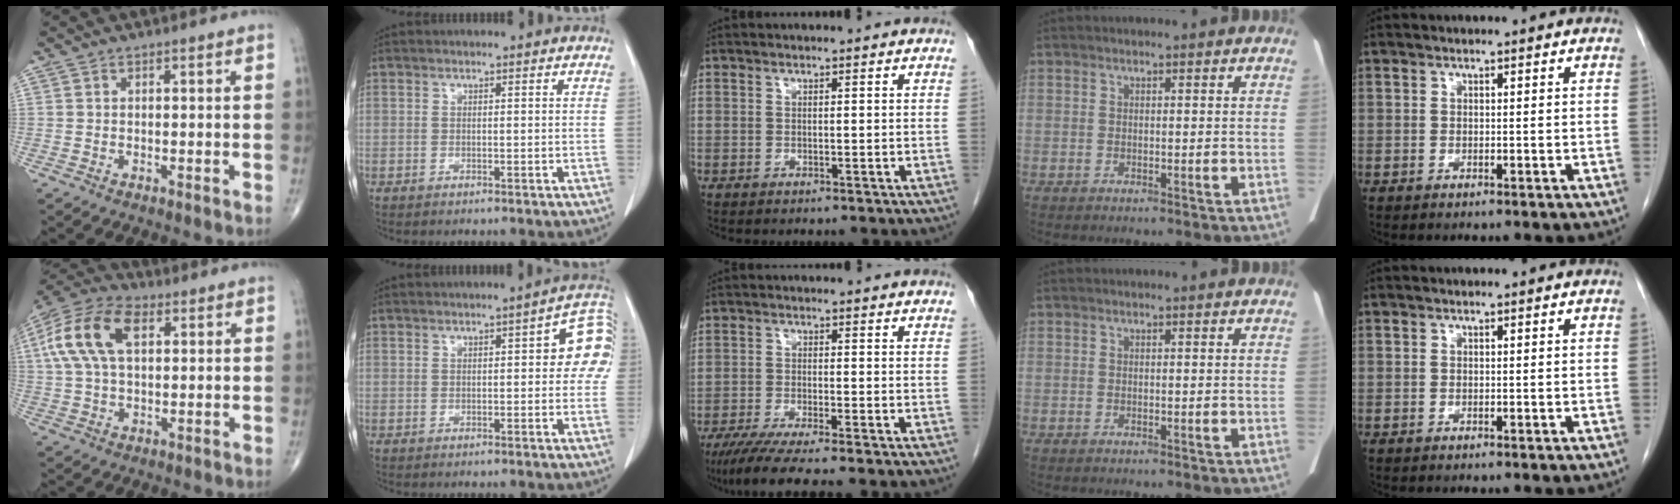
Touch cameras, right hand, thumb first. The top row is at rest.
{"thumb": {"total": 14.4, "force": [4.0, 8.0, 11.2], "torque": [-0.230, 0.022, 0.069]}, "index": {"total": 7.2, "force": [1.2, 2.6, 6.6], "torque": [-0.063, 0.028, 0.006]}, "middle": {"total": 8.7, "force": [-7.1, -0.5, 5.0], "torque": [-0.074, -0.026, -0.113]}}